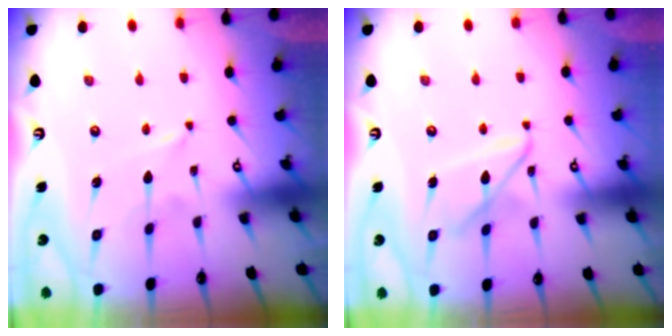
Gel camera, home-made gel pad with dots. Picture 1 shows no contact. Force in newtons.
{"total": 9.9, "press": 9.9, "slide": 0.8}